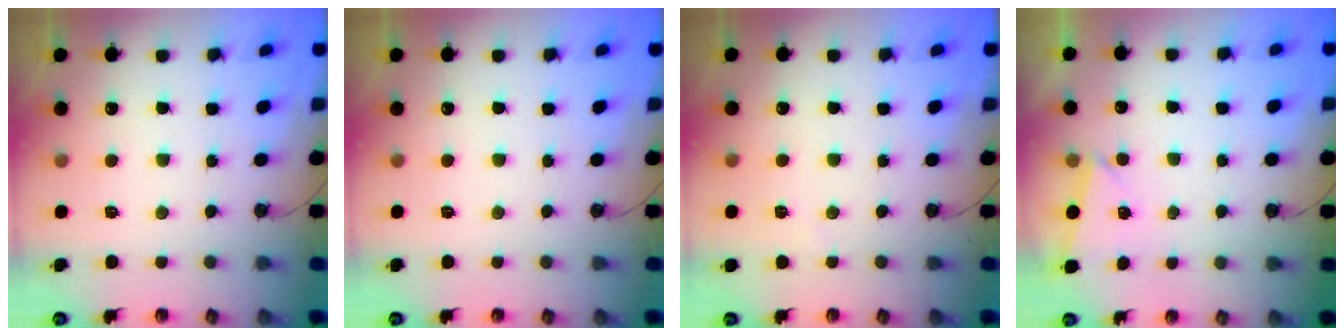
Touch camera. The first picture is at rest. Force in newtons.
{"total": 0.0}
{"total": 3.7, "press": 2.4, "slide": 2.7}
{"total": 2.2, "press": 1.8, "slide": 1.3}